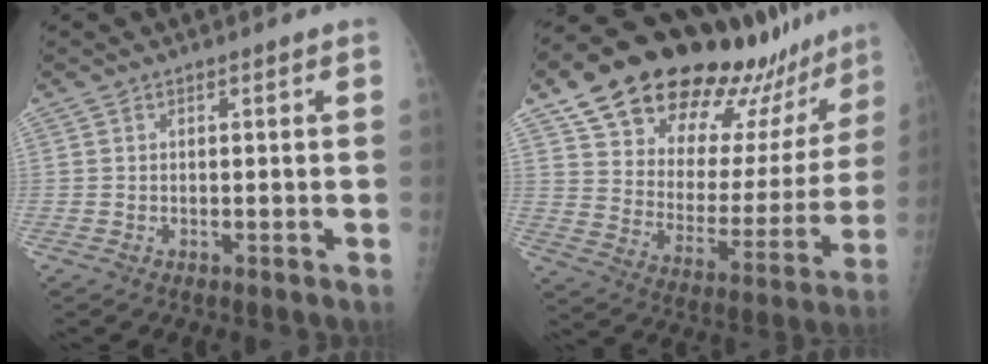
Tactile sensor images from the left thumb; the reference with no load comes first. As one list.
[{"total": 27.8, "force": [21.9, 9.8, 14.1], "torque": [-0.185, -0.087, 0.320]}]